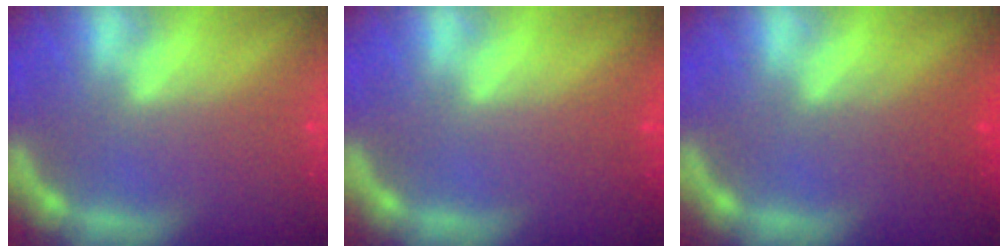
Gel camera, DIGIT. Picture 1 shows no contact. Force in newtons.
{"total": 0.0}
{"total": 2.0}